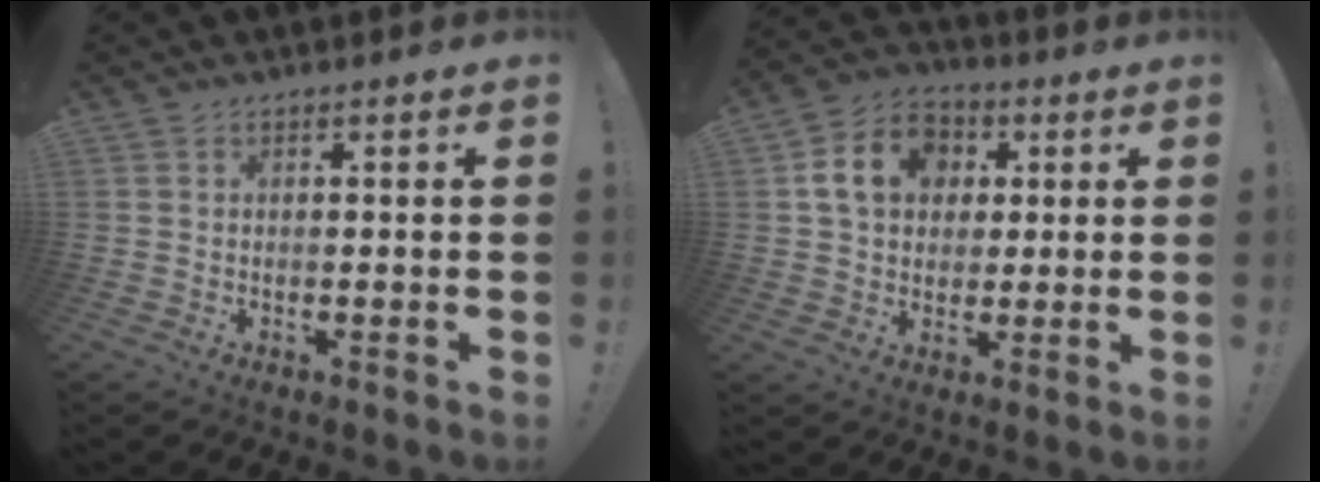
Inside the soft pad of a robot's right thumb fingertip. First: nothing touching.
{"total": 13.5, "force": [3.5, 10.9, 7.1], "torque": [-0.103, 0.005, 0.072]}